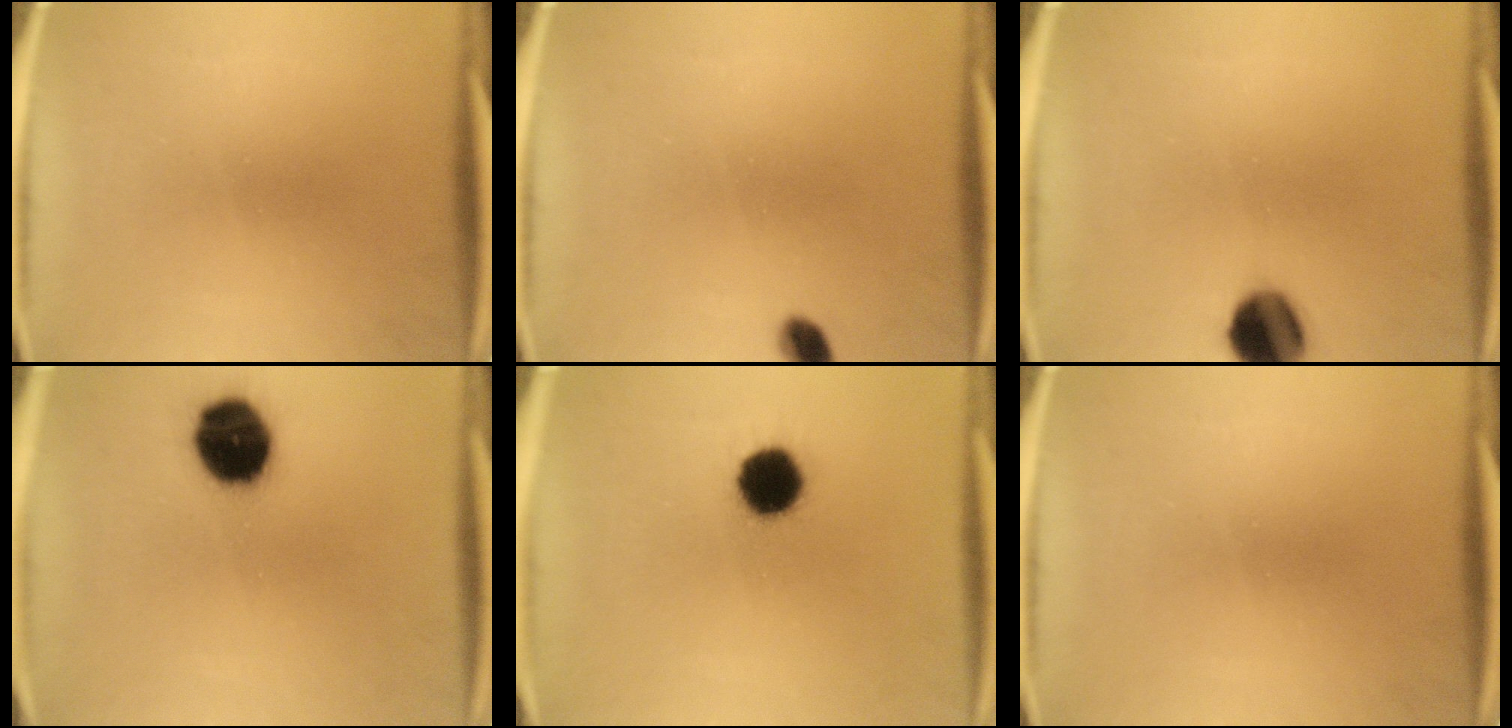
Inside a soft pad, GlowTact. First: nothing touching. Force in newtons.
{"total": 2.9}
{"total": 9.8}
{"total": 14.4}
{"total": 10.4}
{"total": 0.0}